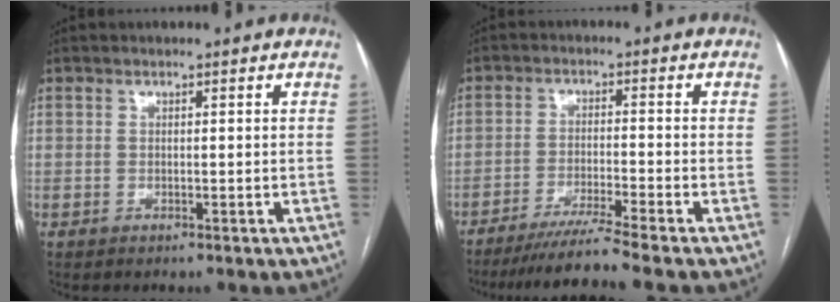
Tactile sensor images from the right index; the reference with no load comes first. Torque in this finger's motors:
{"motor_torque": [1.15, -1.00, 0.25, 0.08]}